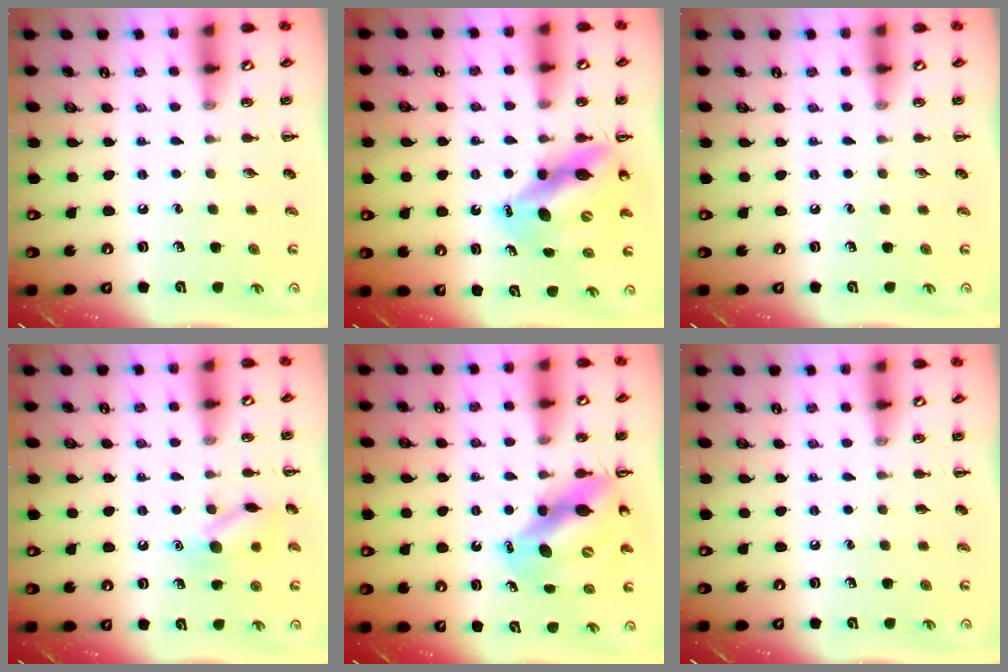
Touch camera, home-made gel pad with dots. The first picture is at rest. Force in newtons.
{"total": 12.7, "press": 12.2, "slide": 3.2}
{"total": 0.0}
{"total": 10.4, "press": 10.4, "slide": 0.5}
{"total": 9.9, "press": 9.7, "slide": 2.0}
{"total": 0.0}